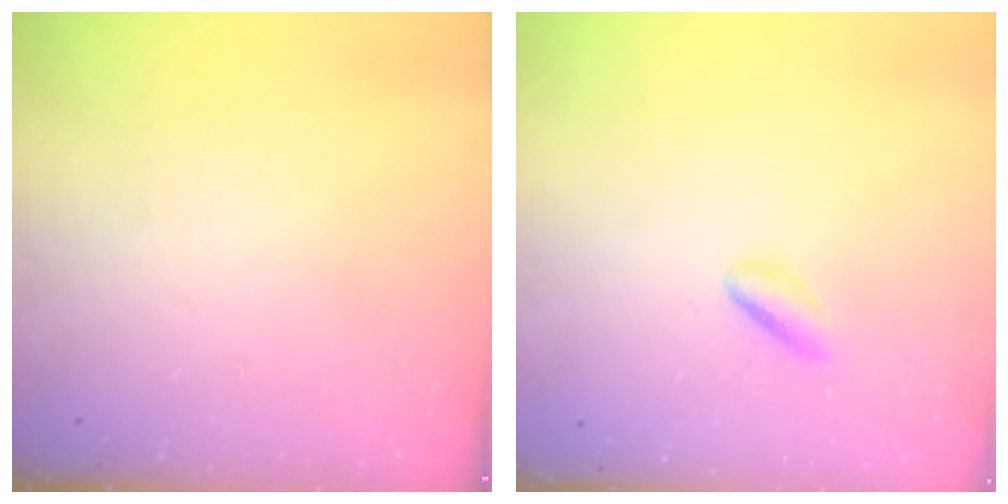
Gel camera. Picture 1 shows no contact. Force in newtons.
{"total": 2.9, "press": 2.8, "slide": 0.6}